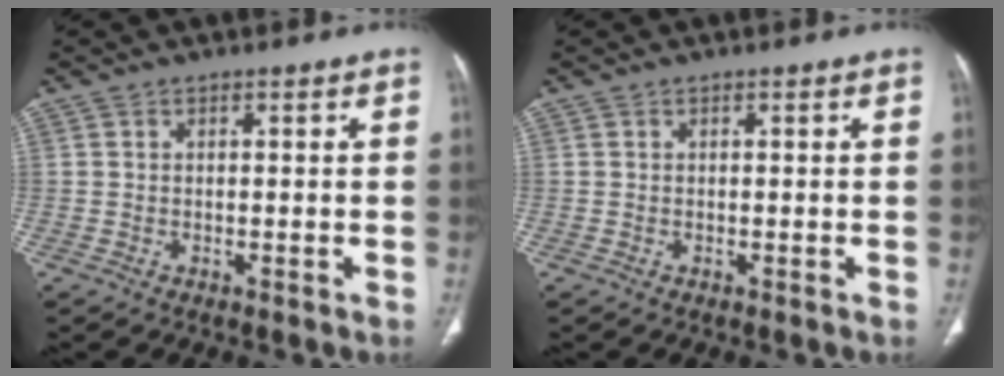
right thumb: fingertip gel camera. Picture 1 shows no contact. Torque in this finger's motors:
{"motor_torque": [0.28, -0.10, 0.37, -0.37, 0.03]}